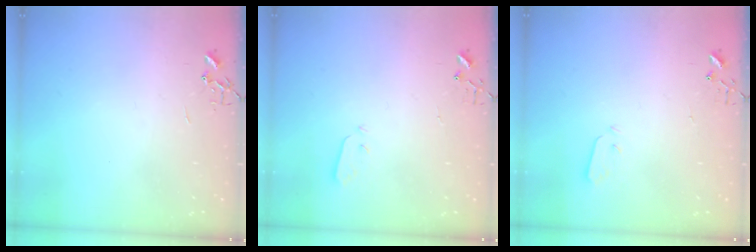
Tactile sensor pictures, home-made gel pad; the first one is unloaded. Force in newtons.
{"total": 3.0, "press": 3.0, "slide": 0.3}
{"total": 3.0, "press": 3.0, "slide": 0.3}